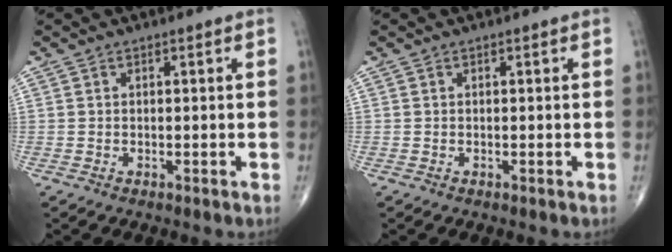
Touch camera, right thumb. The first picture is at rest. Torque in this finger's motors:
{"motor_torque": [0.00, 0.00, 0.00, 0.00, 0.02]}